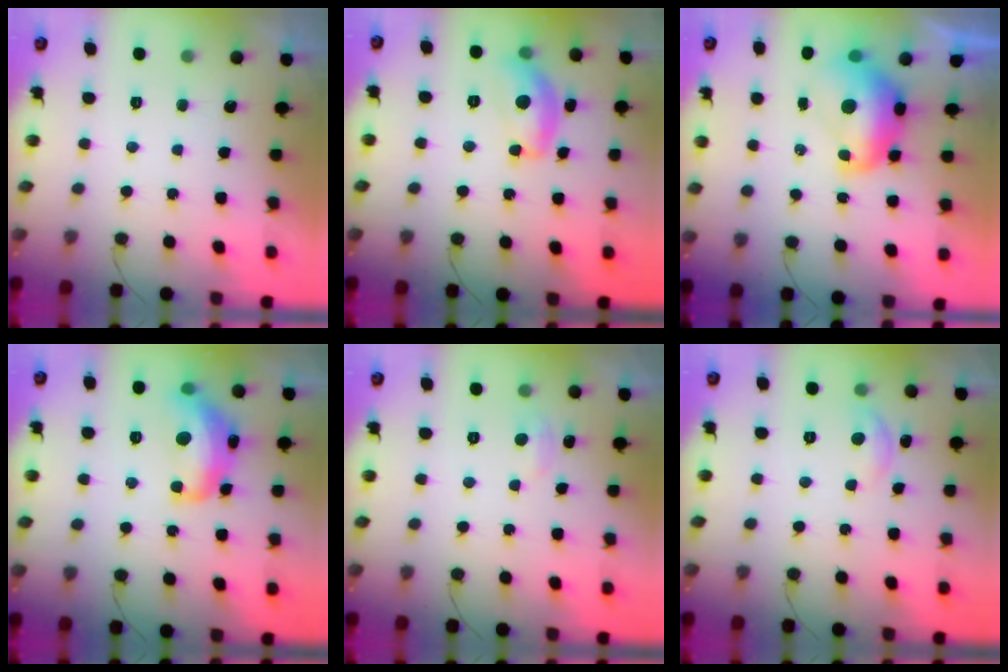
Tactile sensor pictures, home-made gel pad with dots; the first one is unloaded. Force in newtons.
{"total": 13.3, "press": 13.3, "slide": 0.6}
{"total": 11.5, "press": 11.4, "slide": 1.2}
{"total": 14.4, "press": 14.3, "slide": 1.1}
{"total": 3.2, "press": 3.2, "slide": 0.4}
{"total": 5.4, "press": 5.4, "slide": 0.5}